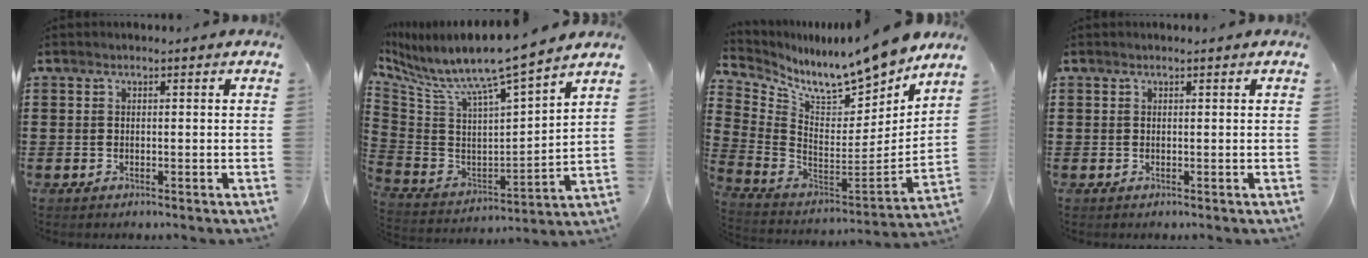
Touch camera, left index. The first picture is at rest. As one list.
[{"total": 7.7, "force": [6.8, -0.8, 3.5], "torque": [-0.102, -0.071, 0.103]}, {"total": 10.0, "force": [9.3, 0.7, 3.7], "torque": [-0.090, -0.090, 0.151]}, {"total": 0.0}]